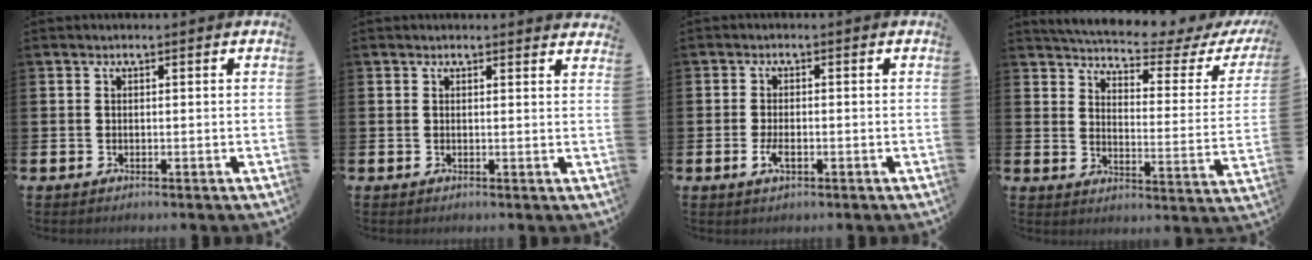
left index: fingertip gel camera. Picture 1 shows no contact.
{"total": 1.1, "force": [1.1, 0.0, -0.1], "torque": [0.010, -0.007, 0.018]}
{"total": 2.4, "force": [-0.6, 1.0, 2.1], "torque": [-0.039, 0.001, -0.011]}
{"total": 5.5, "force": [5.0, 0.8, 2.1], "torque": [-0.066, -0.036, 0.081]}